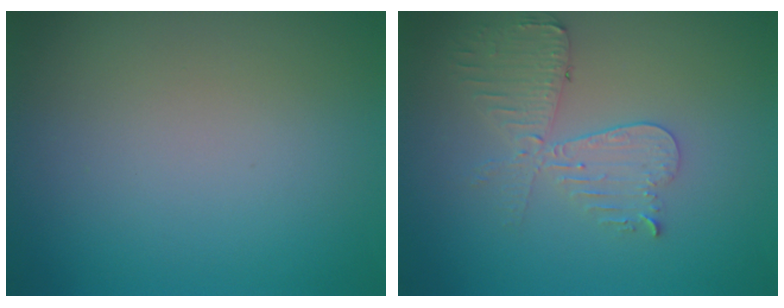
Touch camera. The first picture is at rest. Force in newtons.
{"total": 4.2, "press": 3.7, "slide": 2.1}